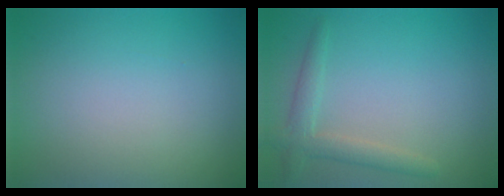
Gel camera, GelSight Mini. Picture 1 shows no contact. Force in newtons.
{"total": 2.4, "press": 2.4, "slide": 0.2}